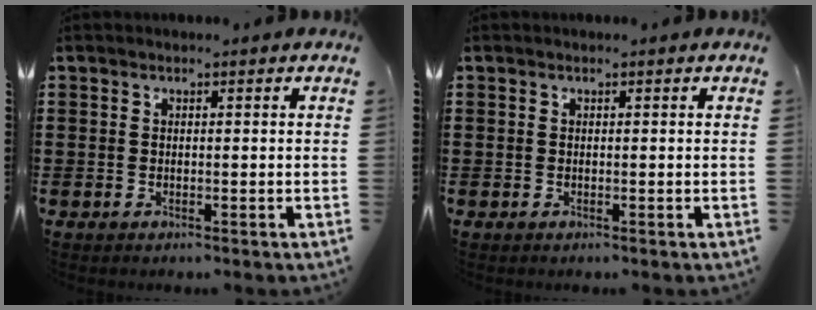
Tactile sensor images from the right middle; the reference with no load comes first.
{"total": 0.0}